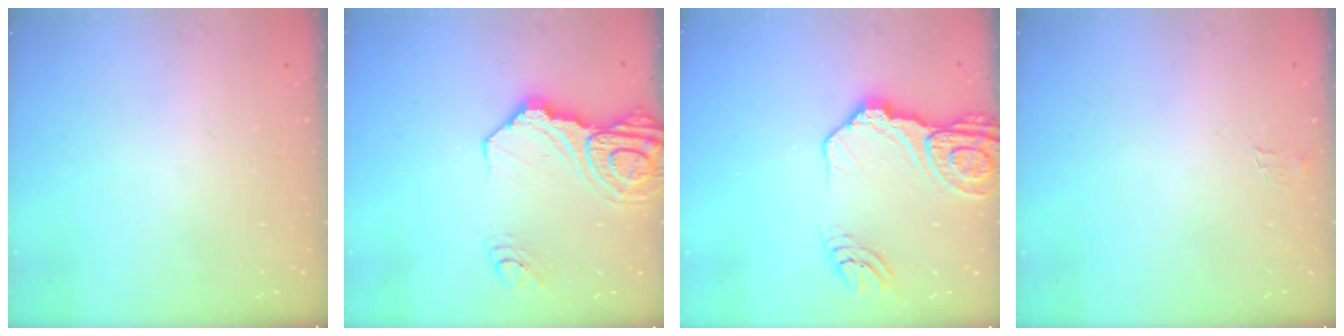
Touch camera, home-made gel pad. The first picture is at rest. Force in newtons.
{"total": 17.6, "press": 17.5, "slide": 2.0}
{"total": 16.7, "press": 16.6, "slide": 1.9}
{"total": 3.6, "press": 3.6, "slide": 0.3}